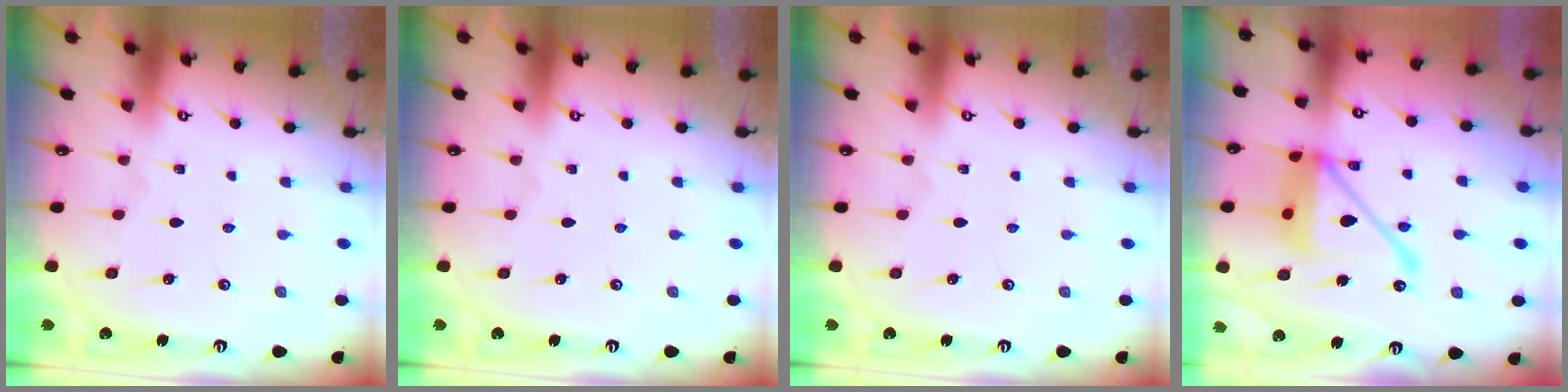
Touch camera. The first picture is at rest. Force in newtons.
{"total": 0.0}
{"total": 0.0}
{"total": 17.9, "press": 17.8, "slide": 1.7}